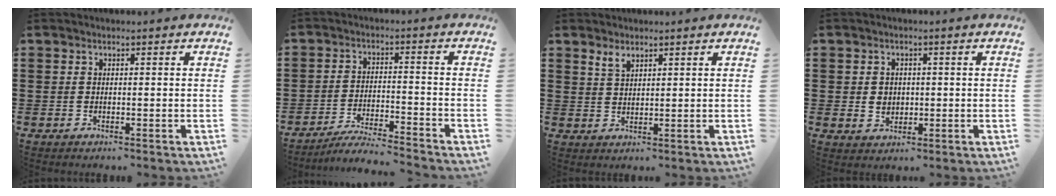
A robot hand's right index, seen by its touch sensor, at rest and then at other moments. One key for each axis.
{"total": 5.1, "fx": -4.9, "fy": -0.3, "fz": 1.3, "tx": -0.038, "ty": -0.012, "tz": -0.101}
{"total": 2.0, "fx": 1.6, "fy": 0.7, "fz": 1.0, "tx": -0.024, "ty": -0.001, "tz": 0.031}
{"total": 2.4, "fx": 0.1, "fy": 2.3, "fz": 0.8, "tx": -0.023, "ty": 0.009, "tz": -0.002}